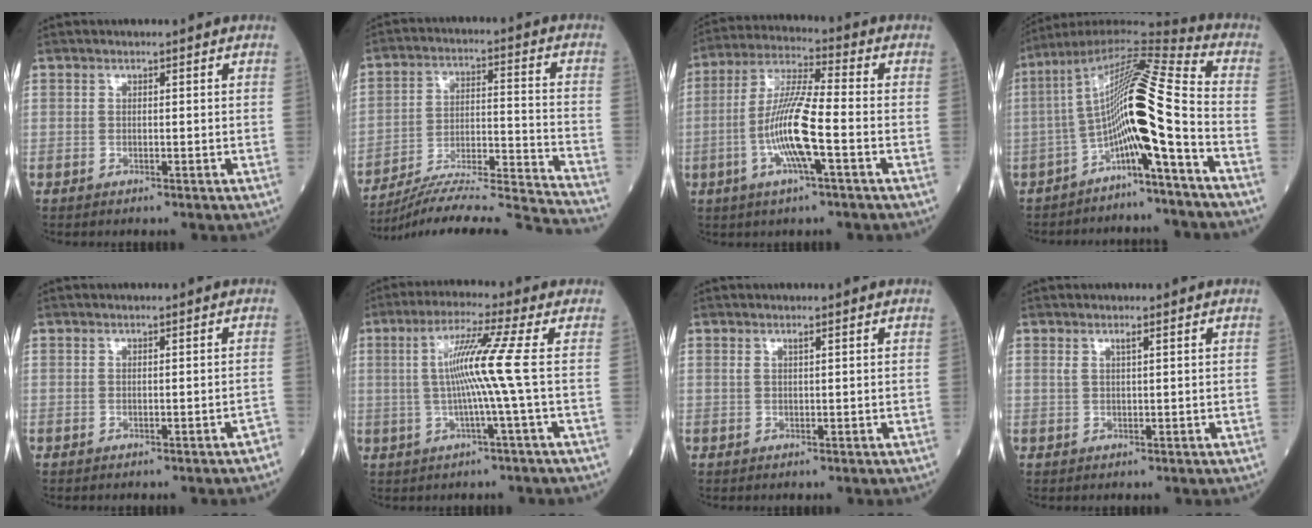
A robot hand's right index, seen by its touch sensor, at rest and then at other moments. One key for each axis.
{"total": 21.3, "fx": -20.4, "fy": -1.7, "fz": 6.1, "tx": -0.080, "ty": -0.006, "tz": -0.307}
{"total": 11.1, "fx": -2.9, "fy": 0.8, "fz": 10.7, "tx": -0.211, "ty": -0.001, "tz": -0.061}
{"total": 14.5, "fx": -4.5, "fy": -0.6, "fz": 13.8, "tx": -0.240, "ty": 0.035, "tz": -0.085}
{"total": 1.5, "fx": -1.3, "fy": 0.2, "fz": 0.8, "tx": -0.003, "ty": 0.001, "tz": -0.014}
{"total": 8.3, "fx": 0.2, "fy": -2.1, "fz": 8.0, "tx": -0.155, "ty": 0.007, "tz": 0.009}
{"total": 0.6, "fx": 0.4, "fy": -0.1, "fz": 0.5, "tx": -0.015, "ty": 0.004, "tz": 0.011}
{"total": 1.0, "fx": 0.6, "fy": -0.1, "fz": 0.8, "tx": -0.022, "ty": 0.004, "tz": 0.014}